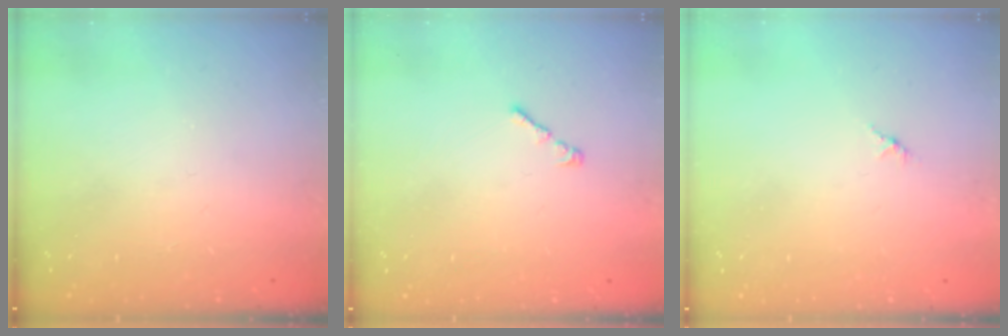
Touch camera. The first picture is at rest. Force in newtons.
{"total": 1.1, "press": 0.9, "slide": 0.5}
{"total": 1.4, "press": 1.4, "slide": 0.4}